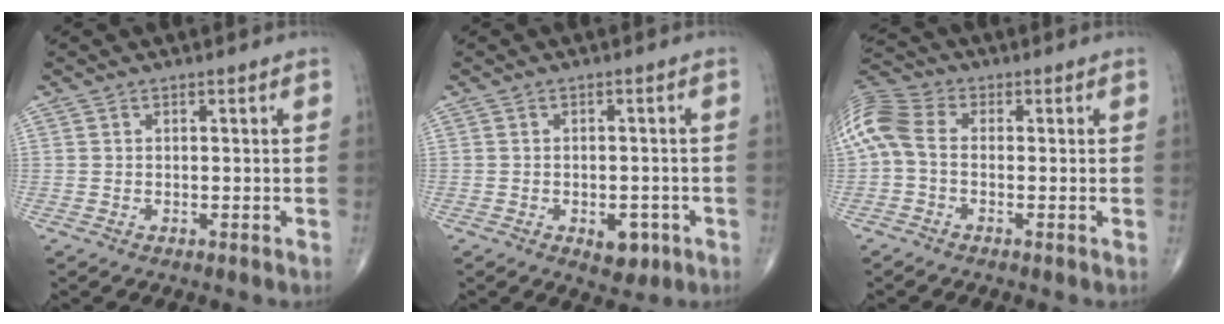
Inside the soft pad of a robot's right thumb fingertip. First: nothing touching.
{"total": 4.2, "force": [-1.7, 2.6, 2.9], "torque": [-0.021, 0.006, -0.015]}
{"total": 9.3, "force": [-0.2, 6.4, 6.8], "torque": [-0.153, 0.026, -0.017]}